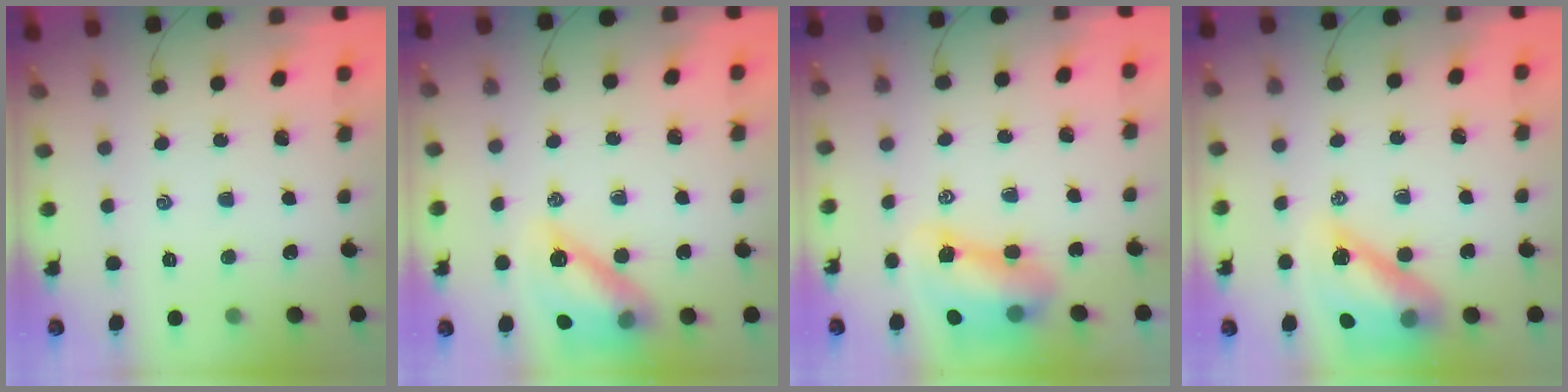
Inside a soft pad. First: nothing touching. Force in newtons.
{"total": 14.4, "press": 13.8, "slide": 4.1}
{"total": 8.7, "press": 8.6, "slide": 1.7}
{"total": 15.2, "press": 14.6, "slide": 4.1}